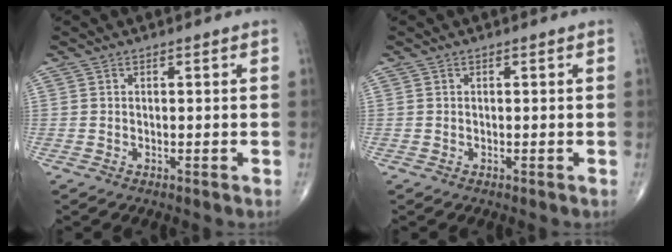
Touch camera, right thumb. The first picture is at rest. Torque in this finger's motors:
{"motor_torque": [0.01, 0.00, -0.05, 0.00, 0.01]}